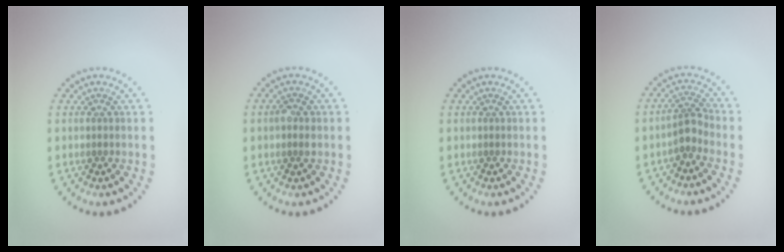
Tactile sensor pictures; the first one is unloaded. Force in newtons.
{"total": 1.6, "press": 1.5, "slide": 0.3}
{"total": 0.0}
{"total": 2.1, "press": 1.6, "slide": 1.4}